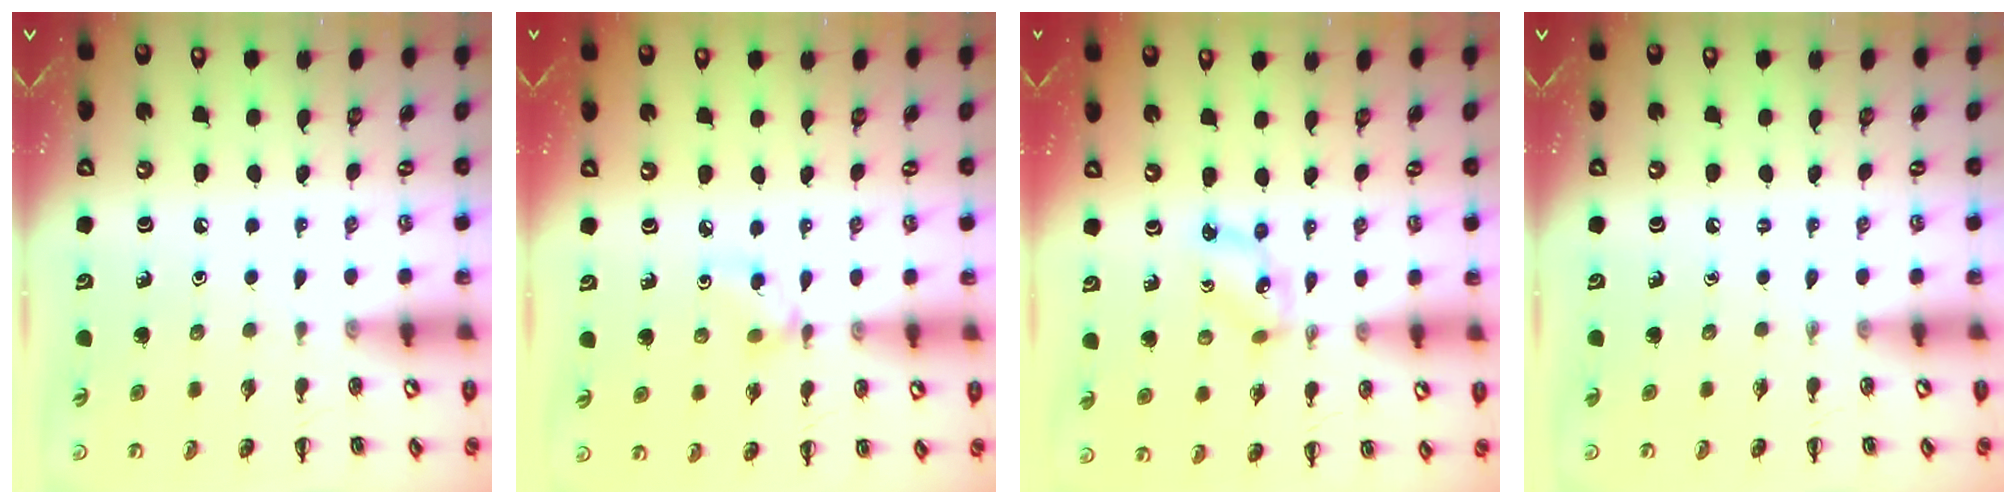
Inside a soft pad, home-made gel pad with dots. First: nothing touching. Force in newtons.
{"total": 3.0, "press": 2.8, "slide": 1.2}
{"total": 3.3, "press": 3.2, "slide": 0.8}
{"total": 0.0}